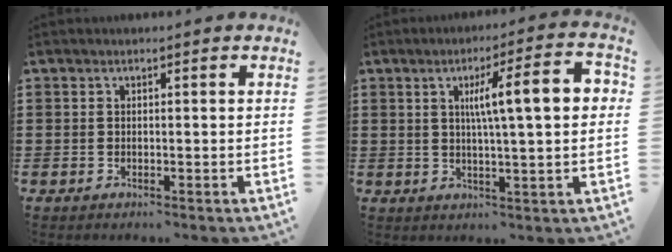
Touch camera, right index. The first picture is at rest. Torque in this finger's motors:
{"motor_torque": [0.81, -0.17, 0.85, 0.21]}